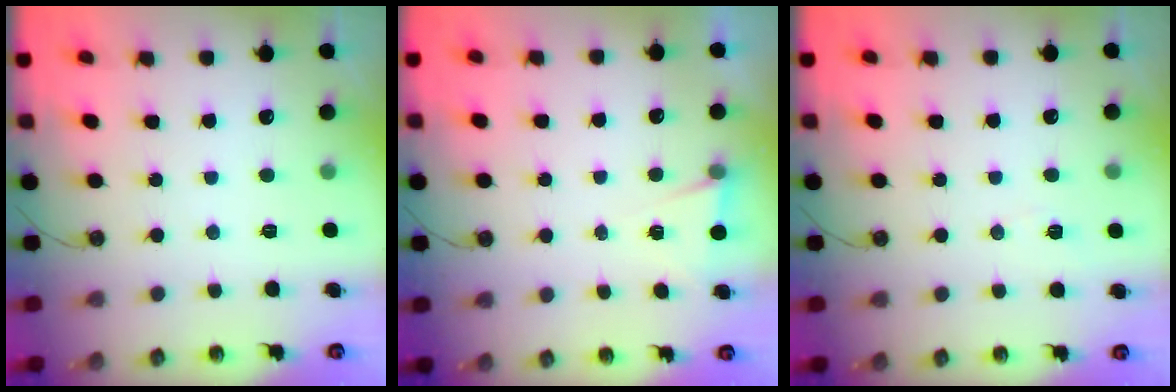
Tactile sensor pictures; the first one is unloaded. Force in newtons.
{"total": 4.7, "press": 1.7, "slide": 4.4}
{"total": 3.4, "press": 2.8, "slide": 1.8}